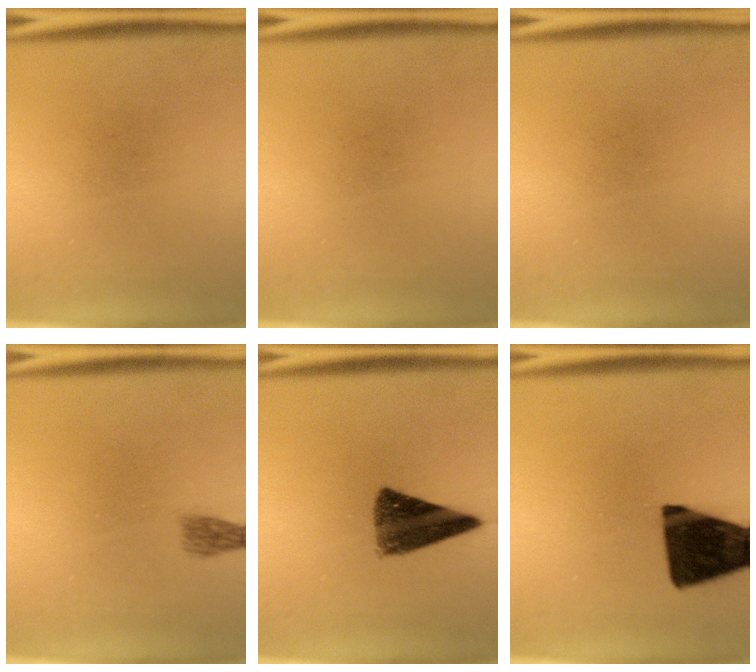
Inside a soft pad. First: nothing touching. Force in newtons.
{"total": 0.0}
{"total": 0.0}
{"total": 1.9}
{"total": 9.5}
{"total": 16.7}